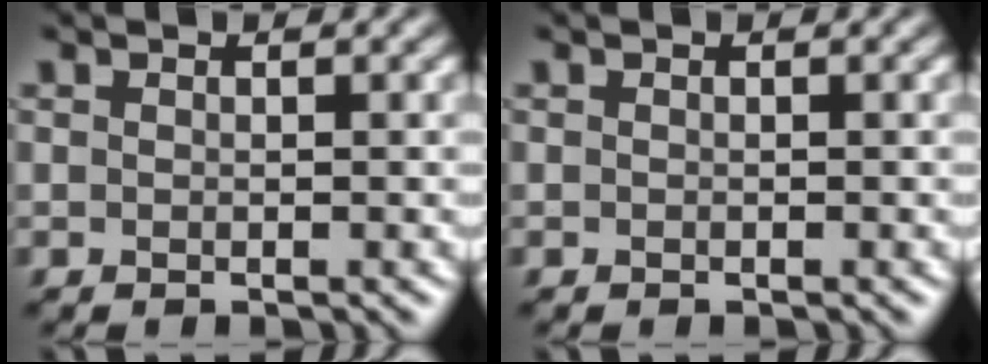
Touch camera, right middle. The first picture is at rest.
{"total": 0.0}